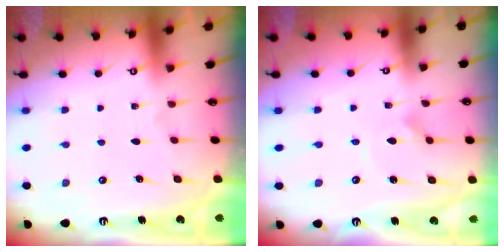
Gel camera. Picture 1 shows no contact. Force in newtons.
{"total": 2.3, "press": 2.3, "slide": 0.2}